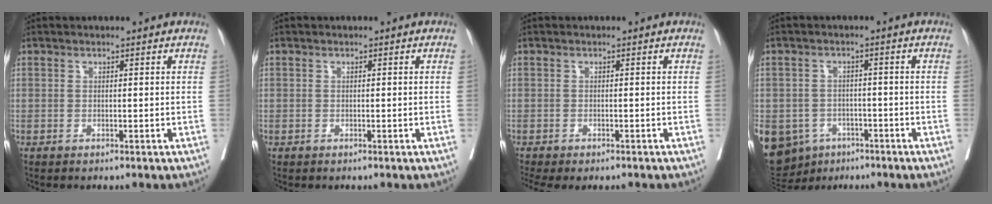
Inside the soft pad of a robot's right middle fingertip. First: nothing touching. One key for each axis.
{"total": 0.0}
{"total": 5.4, "fx": -4.5, "fy": 1.7, "fz": 2.5, "tx": -0.036, "ty": -0.002, "tz": -0.064}
{"total": 15.1, "fx": -7.3, "fy": 12.1, "fz": 5.4, "tx": -0.162, "ty": 0.001, "tz": -0.095}